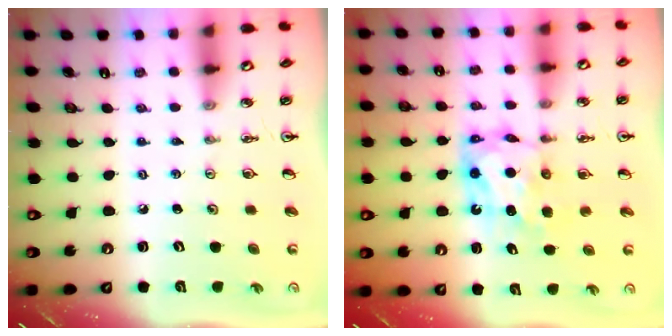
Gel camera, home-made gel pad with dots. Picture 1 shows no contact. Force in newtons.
{"total": 6.3, "press": 6.3, "slide": 0.4}